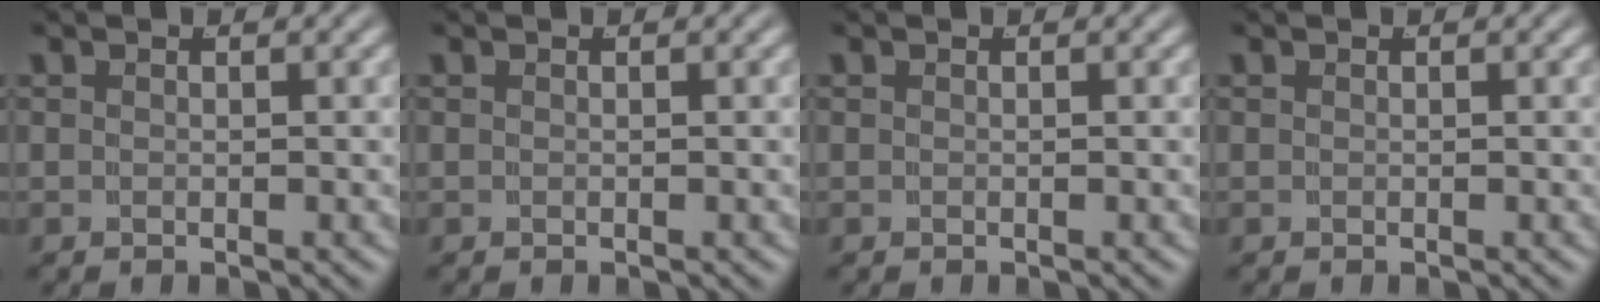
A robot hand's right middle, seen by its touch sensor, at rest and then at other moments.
{"total": 0.0}
{"total": 0.0}
{"total": 0.0}